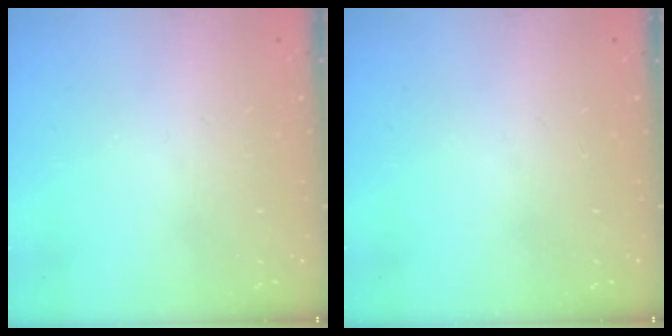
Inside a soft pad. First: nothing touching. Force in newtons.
{"total": 0.0}